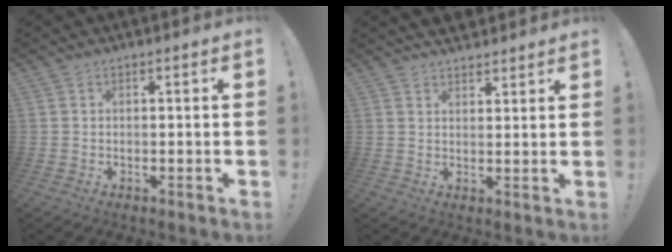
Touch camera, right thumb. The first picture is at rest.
{"total": 3.4, "force": [3.0, 1.6, 0.3], "torque": [0.002, -0.020, 0.056]}